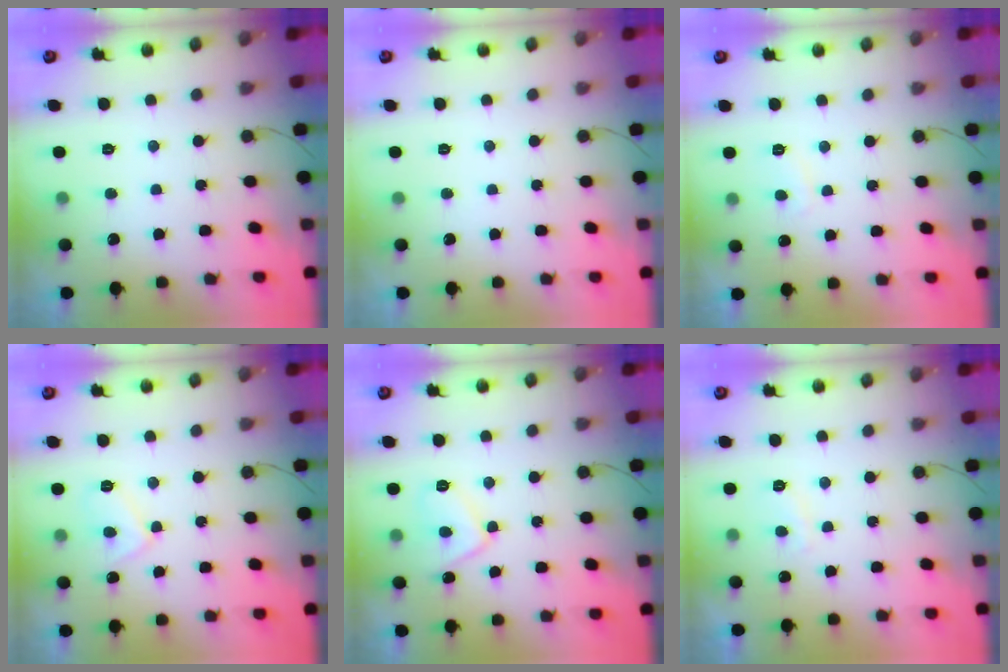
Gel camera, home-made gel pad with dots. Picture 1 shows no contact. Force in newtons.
{"total": 0.0}
{"total": 2.6, "press": 2.5, "slide": 0.6}
{"total": 6.4, "press": 6.4, "slide": 0.6}
{"total": 7.8, "press": 7.8, "slide": 0.5}
{"total": 2.5, "press": 2.4, "slide": 0.8}